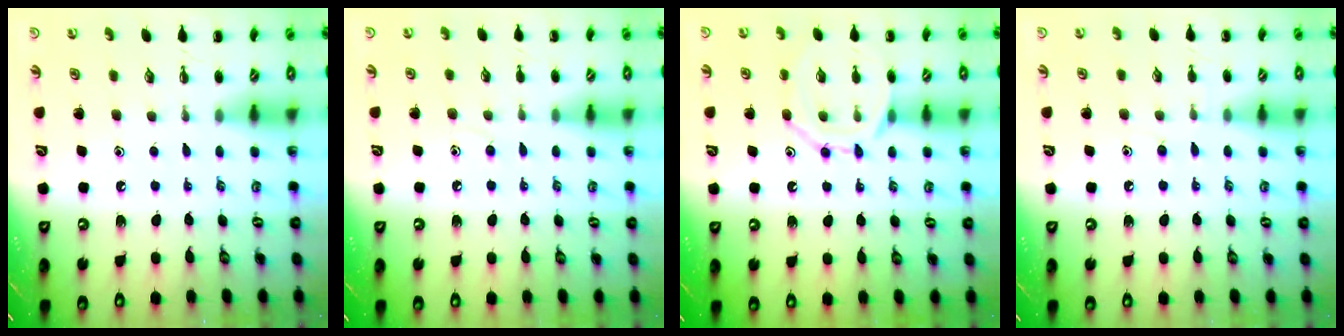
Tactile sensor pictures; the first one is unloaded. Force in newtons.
{"total": 6.5, "press": 6.1, "slide": 2.4}
{"total": 11.5, "press": 11.5, "slide": 0.8}
{"total": 6.2, "press": 5.9, "slide": 2.1}